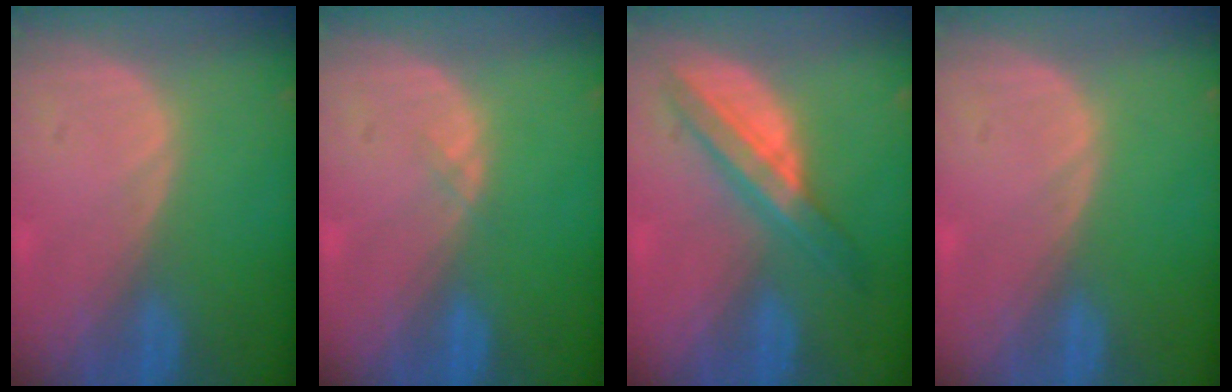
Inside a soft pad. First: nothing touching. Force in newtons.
{"total": 0.6, "press": 0.5, "slide": 0.2}
{"total": 6.2, "press": 6.2, "slide": 0.1}
{"total": 0.0}